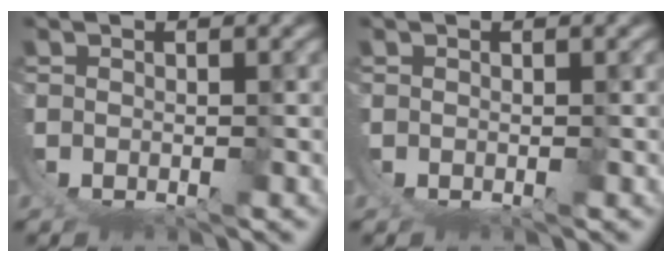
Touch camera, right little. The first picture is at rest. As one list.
[{"total": 0.0}]